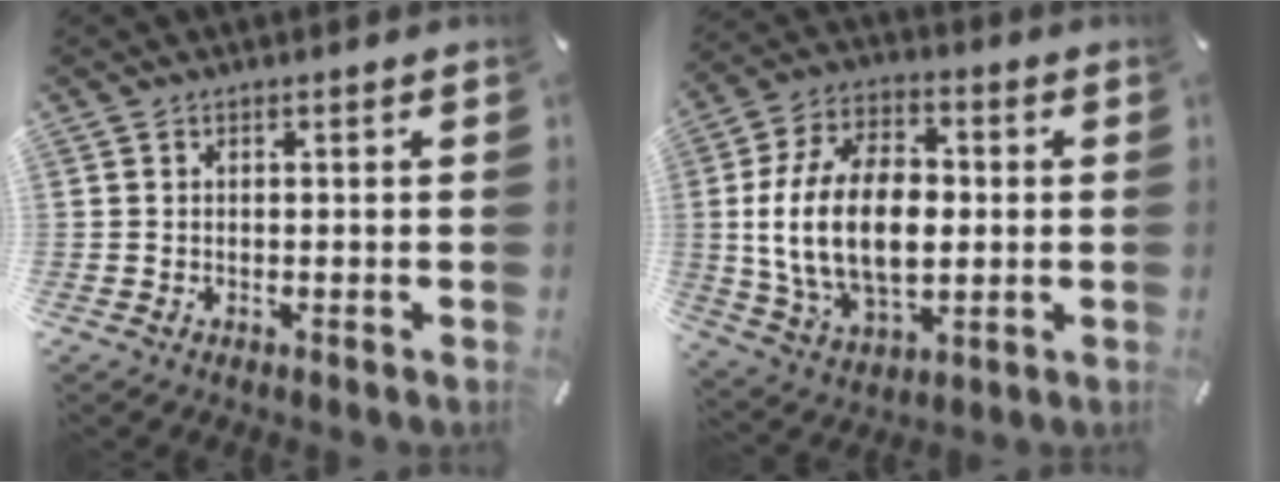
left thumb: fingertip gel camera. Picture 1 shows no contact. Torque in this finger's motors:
{"motor_torque": [2.52, 2.49, 2.15, -0.62, 0.92]}